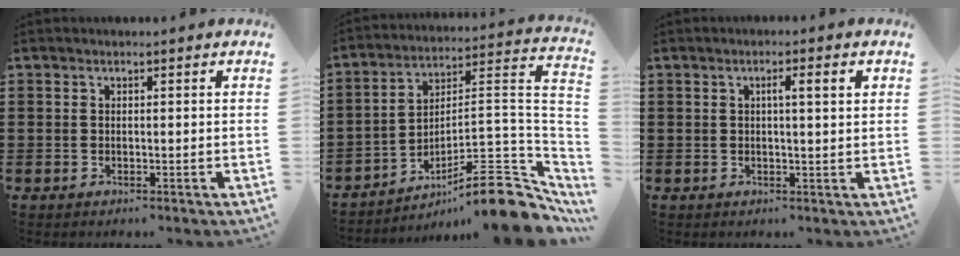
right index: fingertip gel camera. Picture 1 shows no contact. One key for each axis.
{"total": 12.9, "fx": -8.6, "fy": 3.1, "fz": 9.0, "tx": -0.109, "ty": 0.021, "tz": -0.154}
{"total": 3.2, "fx": 0.7, "fy": 0.3, "fz": 3.1, "tx": -0.058, "ty": 0.003, "tz": 0.008}